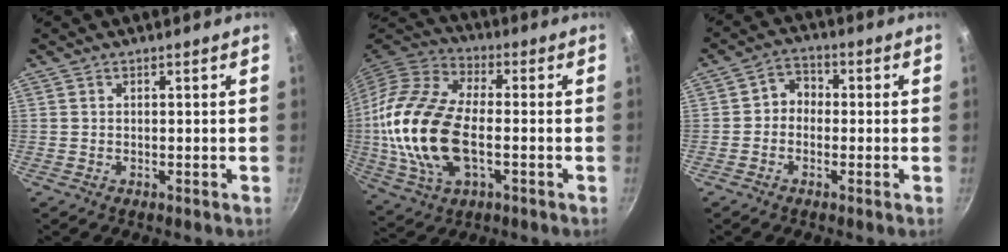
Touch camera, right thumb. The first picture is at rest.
{"total": 21.5, "force": [-2.3, 11.9, 17.7], "torque": [-0.357, 0.022, -0.049]}
{"total": 4.2, "force": [-0.6, 3.6, 2.1], "torque": [-0.009, 0.018, -0.025]}